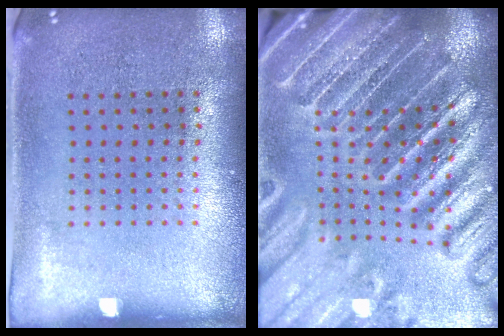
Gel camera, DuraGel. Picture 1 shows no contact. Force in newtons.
{"total": 4.4, "press": 4.1, "slide": 1.5}